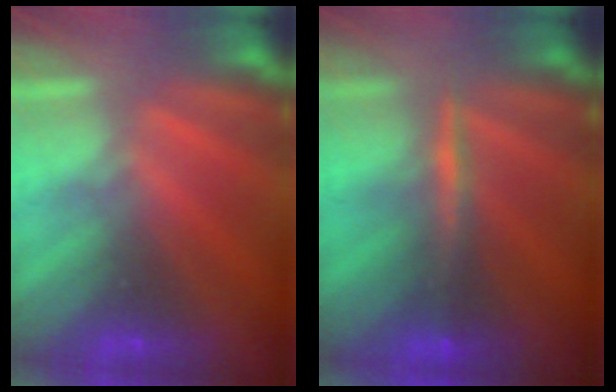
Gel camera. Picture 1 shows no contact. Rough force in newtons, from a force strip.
{"total": 5.5}